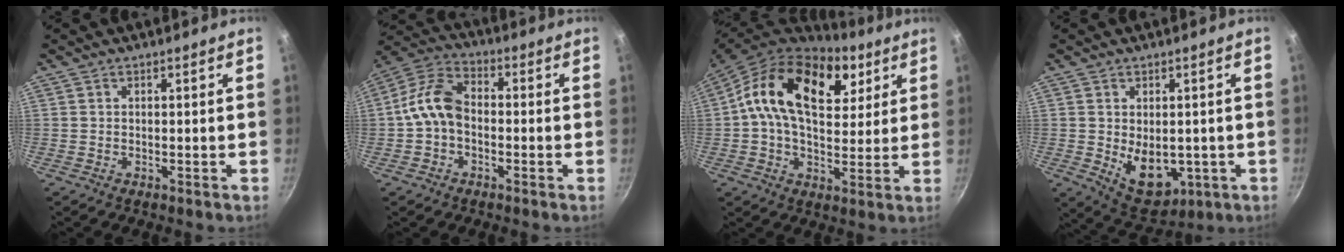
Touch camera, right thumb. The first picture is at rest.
{"total": 9.3, "force": [-1.2, 6.5, 6.5], "torque": [-0.111, 0.033, -0.042]}
{"total": 22.2, "force": [7.7, 13.6, 15.7], "torque": [-0.243, -0.006, 0.109]}
{"total": 9.7, "force": [-1.1, 6.5, 7.1], "torque": [-0.082, -0.016, 0.007]}